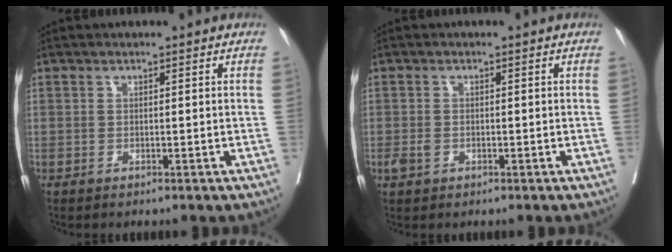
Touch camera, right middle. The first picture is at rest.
{"total": 1.6, "force": [-0.6, 1.2, 0.9], "torque": [-0.018, 0.002, -0.008]}